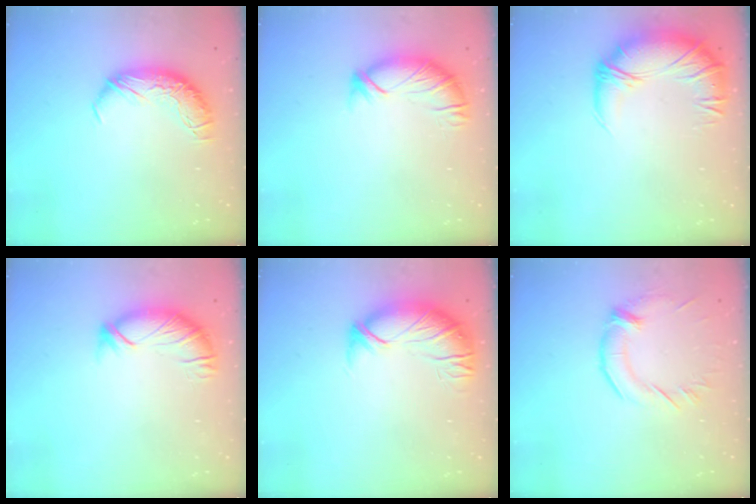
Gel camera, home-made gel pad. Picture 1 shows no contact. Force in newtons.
{"total": 2.9, "press": 2.8, "slide": 0.9}
{"total": 2.7, "press": 0.8, "slide": 2.6}
{"total": 3.1, "press": 3.0, "slide": 0.8}
{"total": 2.9, "press": 1.4, "slide": 2.5}
{"total": 1.5, "press": 0.4, "slide": 1.4}